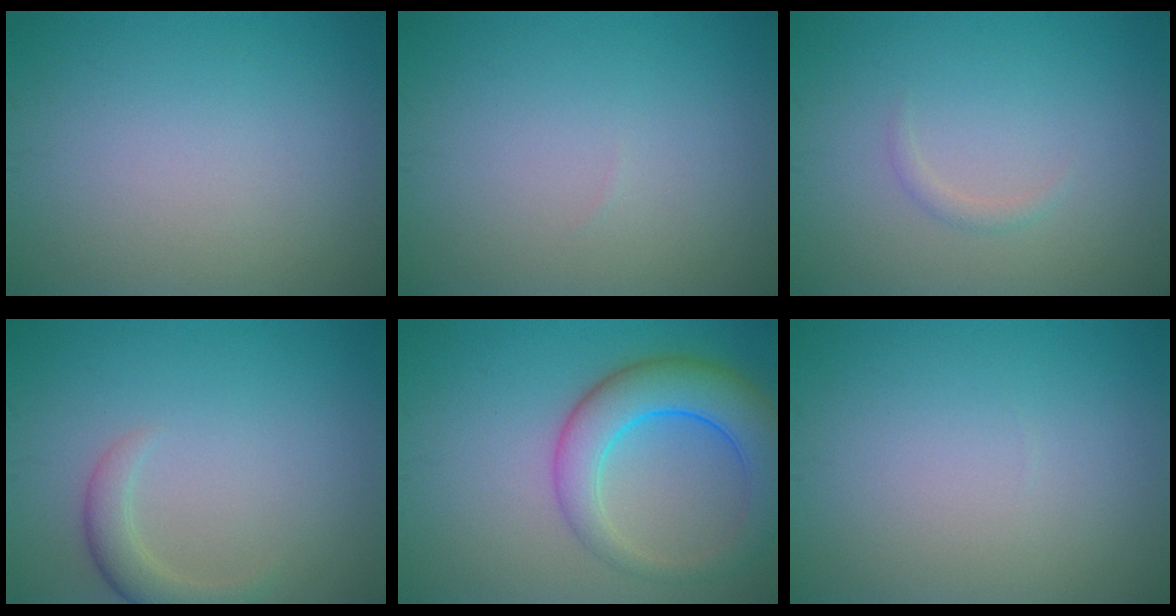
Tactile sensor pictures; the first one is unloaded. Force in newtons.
{"total": 0.0}
{"total": 0.8, "press": 0.8, "slide": 0.1}
{"total": 2.5, "press": 2.5, "slide": 0.2}
{"total": 6.9, "press": 6.9, "slide": 0.4}
{"total": 0.0}